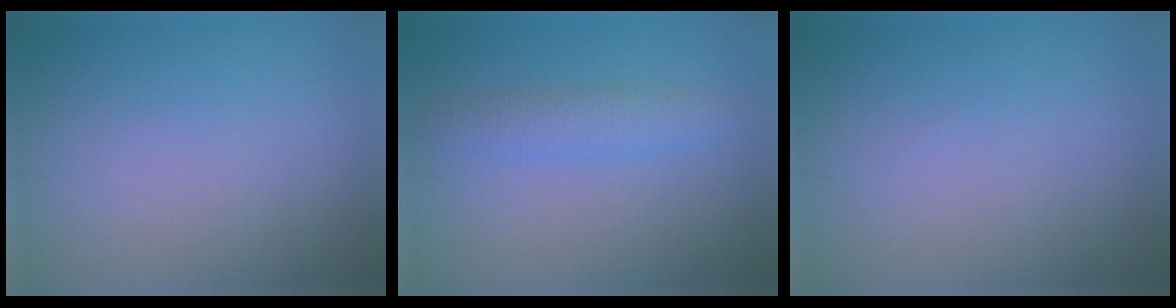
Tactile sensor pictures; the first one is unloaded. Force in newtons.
{"total": 2.5, "press": 2.5, "slide": 0.1}
{"total": 0.0}